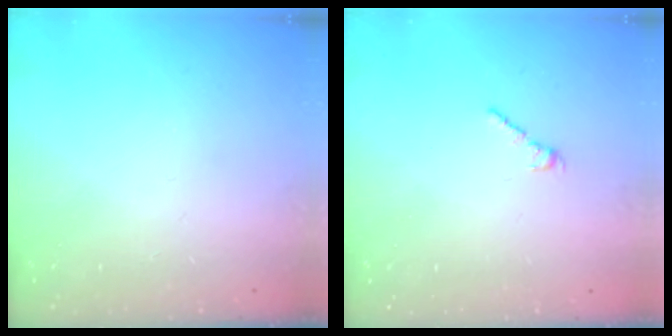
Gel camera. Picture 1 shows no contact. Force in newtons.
{"total": 2.5, "press": 2.4, "slide": 0.7}